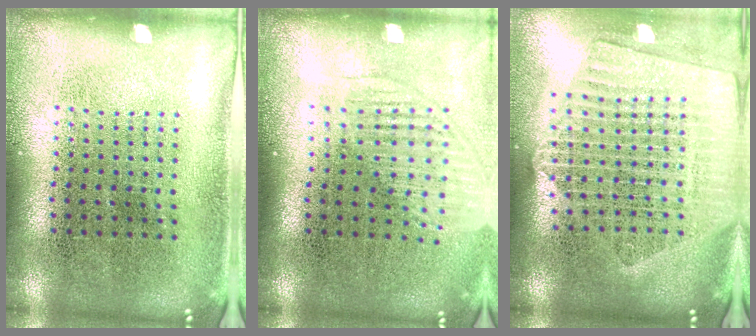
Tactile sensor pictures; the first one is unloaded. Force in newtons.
{"total": 1.5, "press": 1.3, "slide": 0.8}
{"total": 2.3, "press": 2.1, "slide": 1.1}